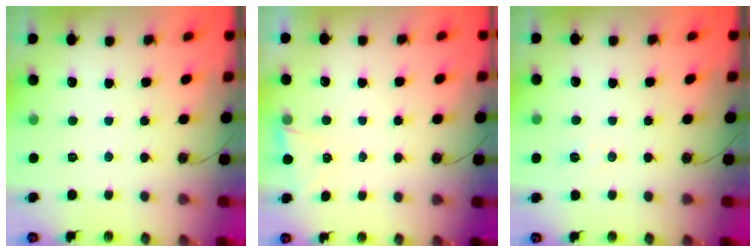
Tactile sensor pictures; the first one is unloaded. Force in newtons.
{"total": 1.5, "press": 1.3, "slide": 0.8}
{"total": 7.3, "press": 5.7, "slide": 4.6}